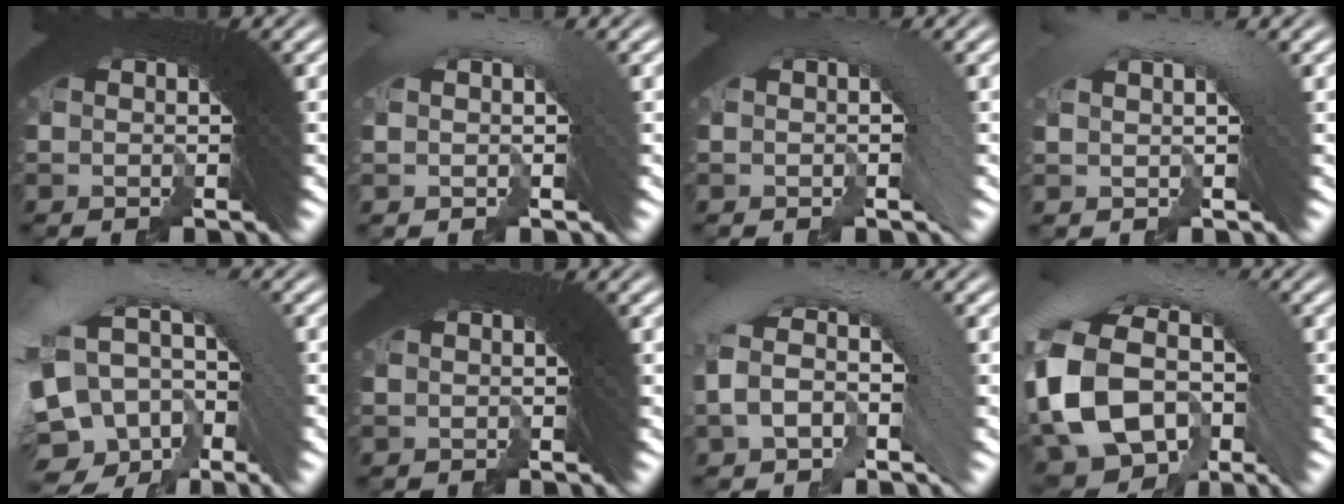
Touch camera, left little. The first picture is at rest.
{"total": 1.7, "force": [1.1, -0.3, 1.2], "torque": [-0.010, 0.031, 0.011]}
{"total": 1.4, "force": [0.2, -0.1, 1.4], "torque": [0.000, 0.019, 0.000]}
{"total": 2.9, "force": [1.5, 0.5, 2.5], "torque": [-0.033, 0.029, 0.022]}
{"total": 11.2, "force": [-1.9, 8.4, 7.2], "torque": [-0.159, -0.006, -0.040]}
{"total": 0.0}
{"total": 5.4, "force": [1.0, 3.0, 4.4], "torque": [-0.064, 0.032, 0.002]}
{"total": 11.5, "force": [-0.4, 8.4, 7.7], "torque": [-0.173, -0.012, -0.009]}